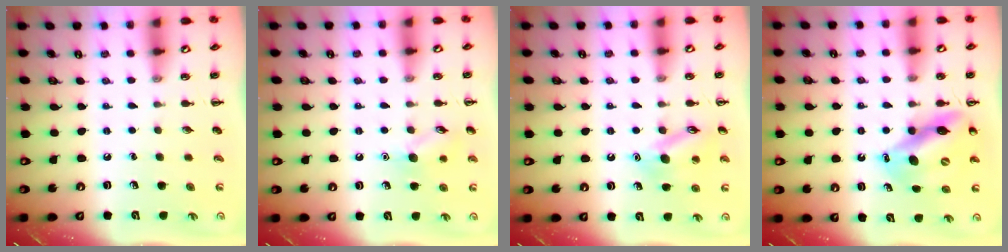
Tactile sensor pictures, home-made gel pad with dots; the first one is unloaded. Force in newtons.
{"total": 8.2, "press": 8.1, "slide": 1.2}
{"total": 12.5, "press": 12.5, "slide": 1.1}
{"total": 12.9, "press": 12.3, "slide": 4.0}